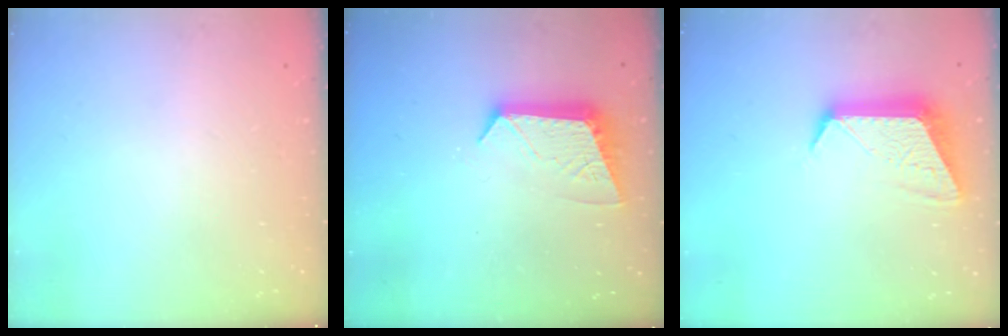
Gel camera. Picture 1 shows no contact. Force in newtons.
{"total": 9.5, "press": 9.5, "slide": 0.6}
{"total": 12.1, "press": 12.1, "slide": 1.0}